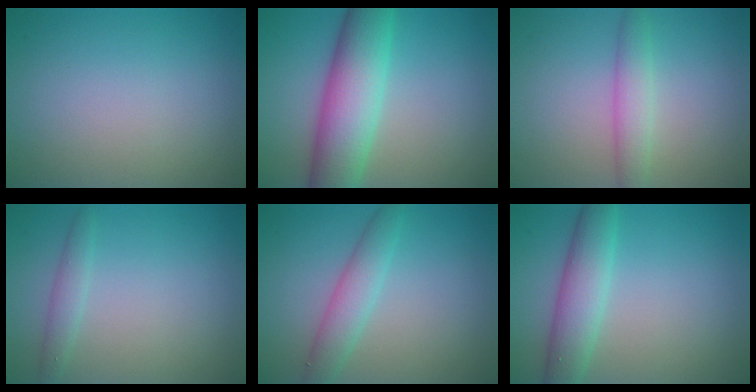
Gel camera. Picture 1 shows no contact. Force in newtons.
{"total": 8.3, "press": 8.3, "slide": 0.2}
{"total": 2.6, "press": 2.6, "slide": 0.1}
{"total": 1.5, "press": 1.5, "slide": 0.0}
{"total": 3.0, "press": 3.0, "slide": 0.2}
{"total": 4.4, "press": 4.4, "slide": 0.1}